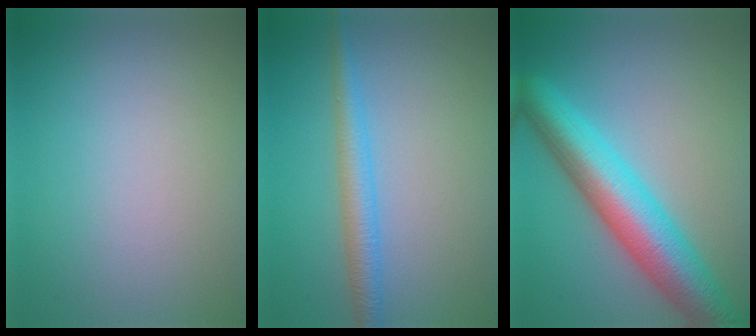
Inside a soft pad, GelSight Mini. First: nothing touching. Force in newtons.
{"total": 3.0, "press": 3.0, "slide": 0.1}
{"total": 8.6, "press": 8.6, "slide": 0.4}